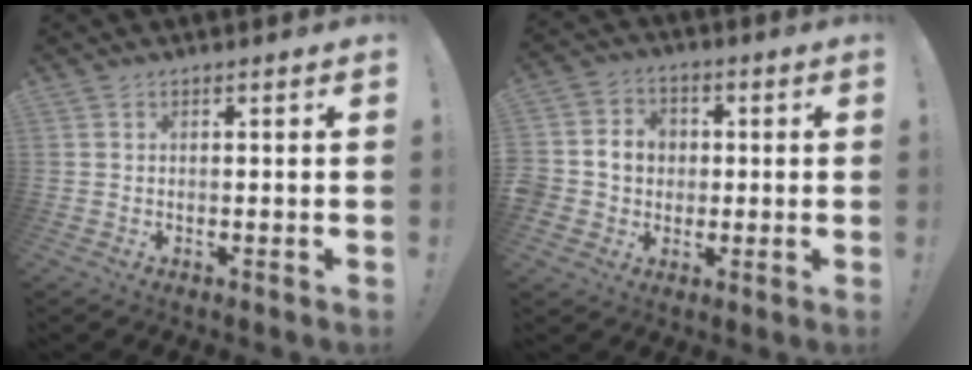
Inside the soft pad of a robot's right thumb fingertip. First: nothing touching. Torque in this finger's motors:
{"motor_torque": [0.98, 1.21, 0.70, -0.19, 0.09]}